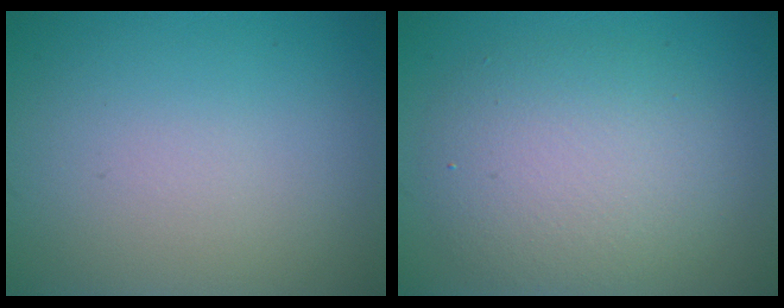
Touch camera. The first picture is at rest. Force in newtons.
{"total": 5.7, "press": 5.7, "slide": 0.6}